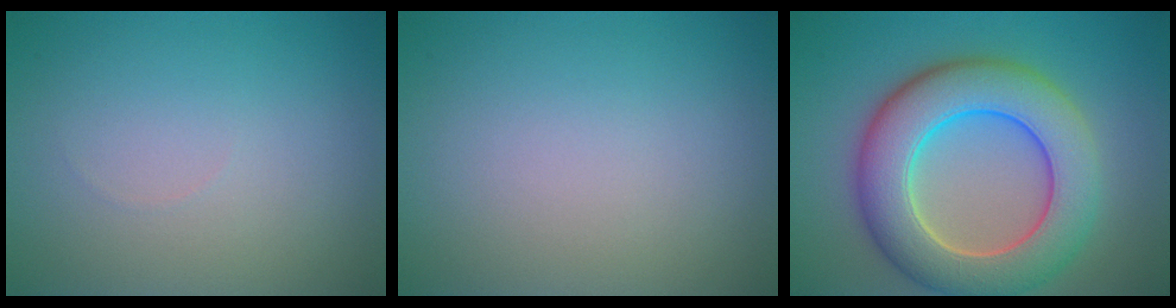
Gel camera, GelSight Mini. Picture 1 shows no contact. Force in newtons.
{"total": 0.0}
{"total": 9.7, "press": 9.7, "slide": 0.3}